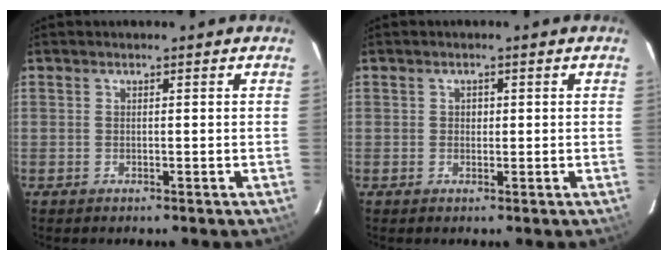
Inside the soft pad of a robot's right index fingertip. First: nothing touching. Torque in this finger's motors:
{"motor_torque": [0.08, 0.00, 0.04, 0.00]}